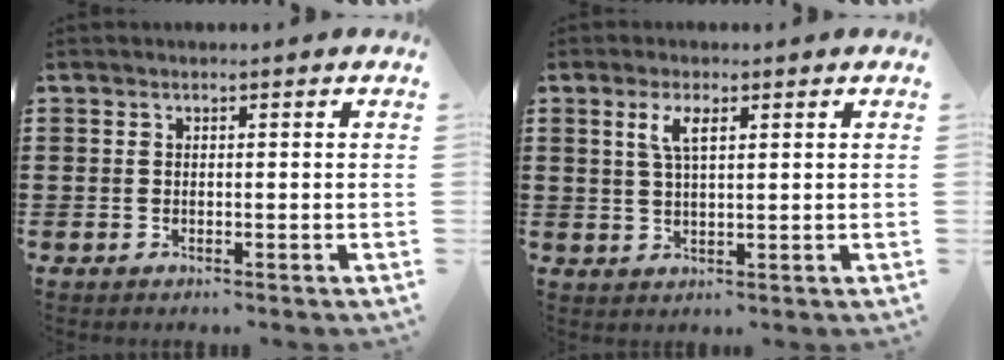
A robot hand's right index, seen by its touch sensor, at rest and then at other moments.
{"total": 3.6, "force": [1.6, 1.2, 3.0], "torque": [-0.065, 0.007, 0.025]}